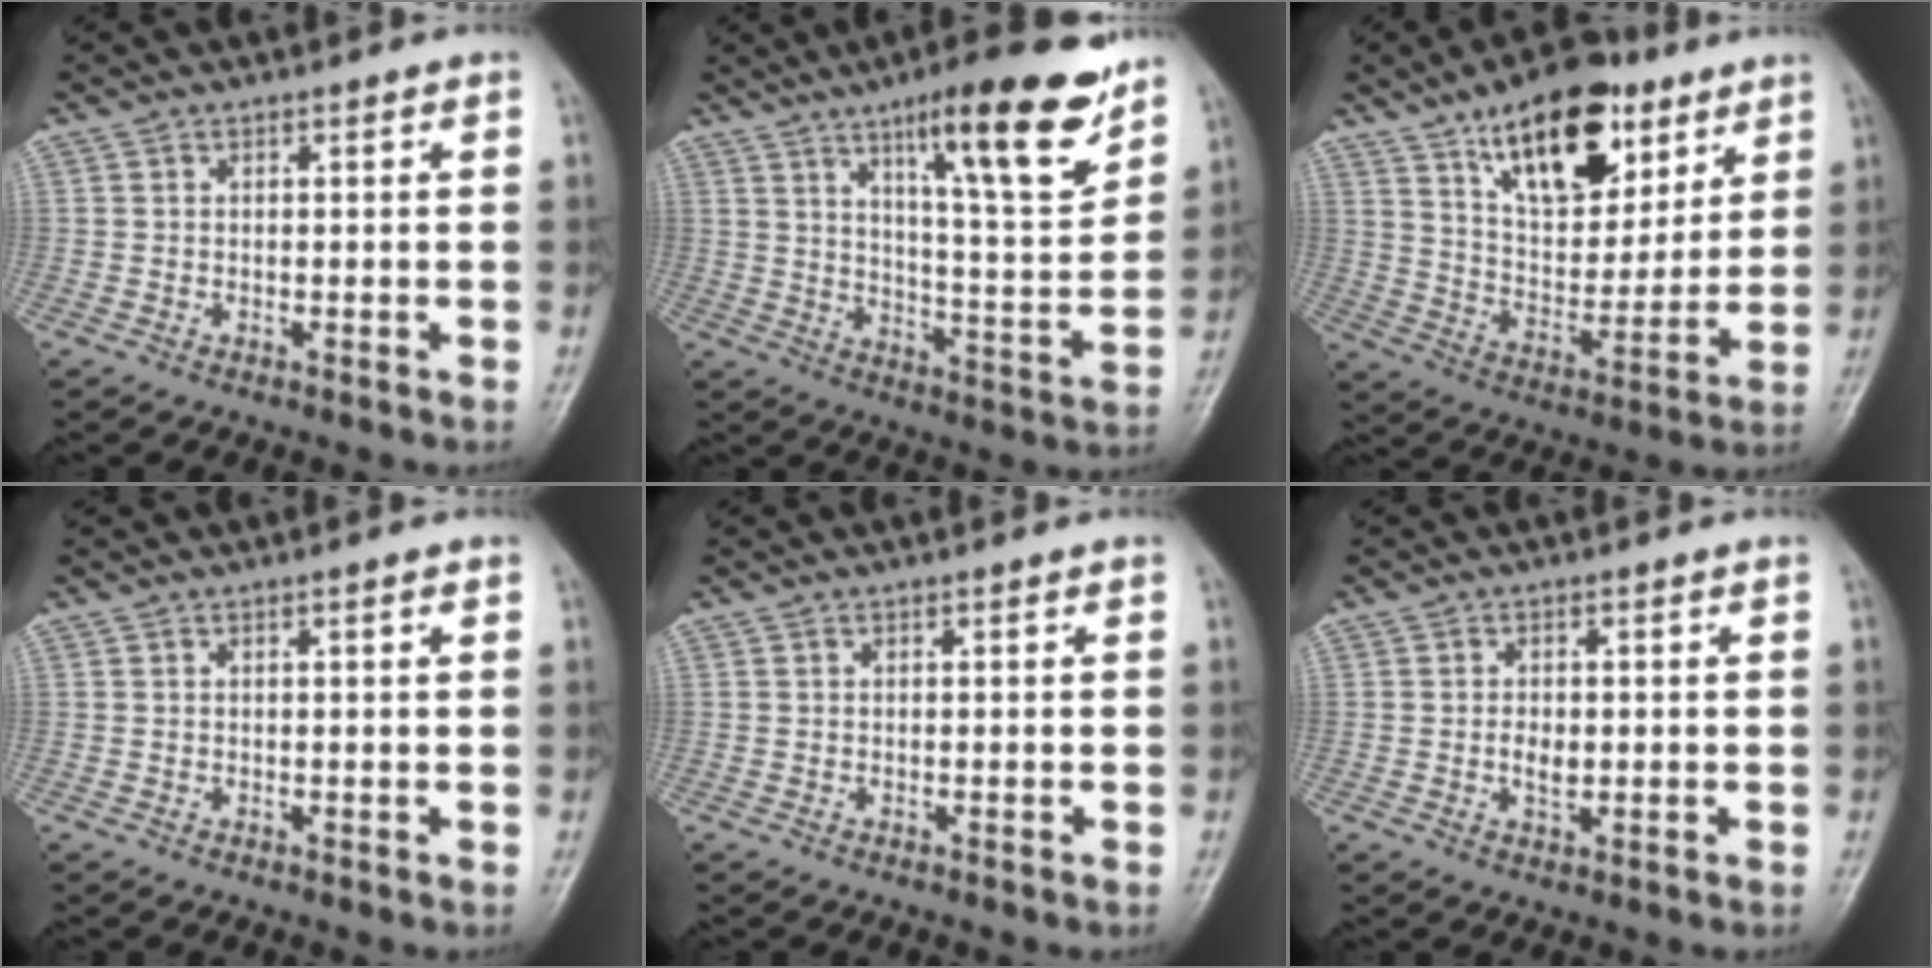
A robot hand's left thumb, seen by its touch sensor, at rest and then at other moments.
{"total": 18.0, "force": [11.2, 3.6, 13.5], "torque": [-0.176, -0.064, 0.177]}
{"total": 19.9, "force": [11.2, 9.9, 13.1], "torque": [-0.152, -0.049, 0.188]}
{"total": 0.9, "force": [0.4, 0.1, 0.8], "torque": [-0.013, 0.001, 0.005]}
{"total": 0.0}
{"total": 3.0, "force": [-0.2, 1.8, 2.4], "torque": [-0.038, -0.001, -0.003]}